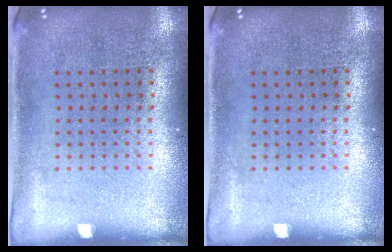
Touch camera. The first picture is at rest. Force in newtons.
{"total": 0.0}